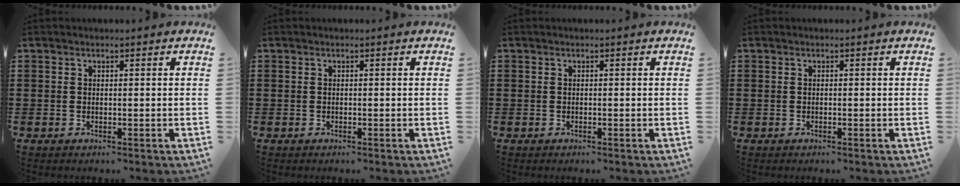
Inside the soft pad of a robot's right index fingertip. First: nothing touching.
{"total": 0.0}
{"total": 0.0}
{"total": 0.0}